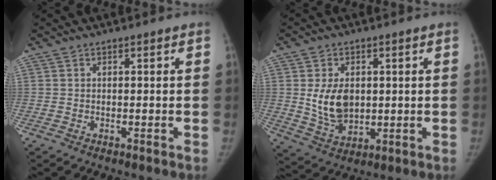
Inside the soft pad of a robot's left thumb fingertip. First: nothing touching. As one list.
[{"total": 9.4, "force": [1.0, 6.5, 6.7], "torque": [-0.093, -0.014, 0.033]}]